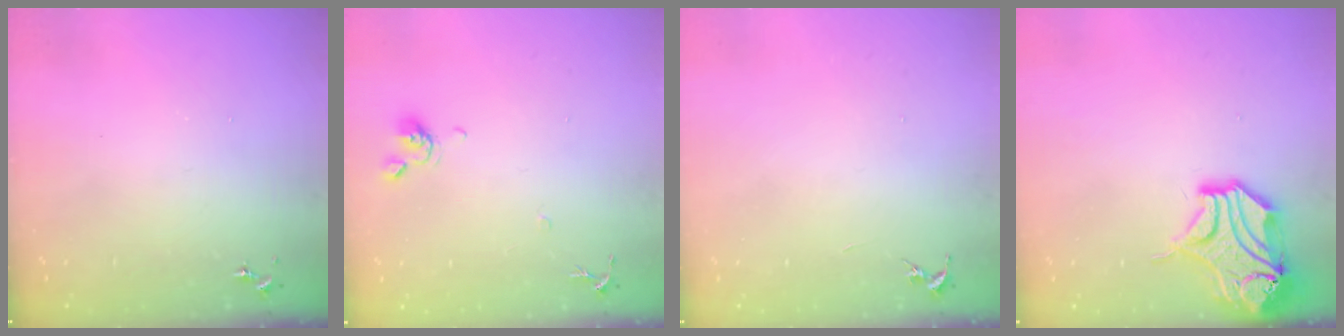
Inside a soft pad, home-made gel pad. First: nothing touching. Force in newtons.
{"total": 7.3, "press": 7.3, "slide": 0.8}
{"total": 0.0}
{"total": 17.3, "press": 17.2, "slide": 2.1}